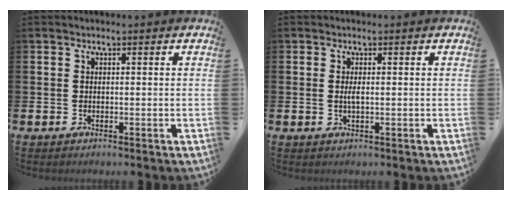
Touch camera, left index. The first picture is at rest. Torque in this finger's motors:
{"motor_torque": [0.08, 0.02, 0.01, 0.04]}